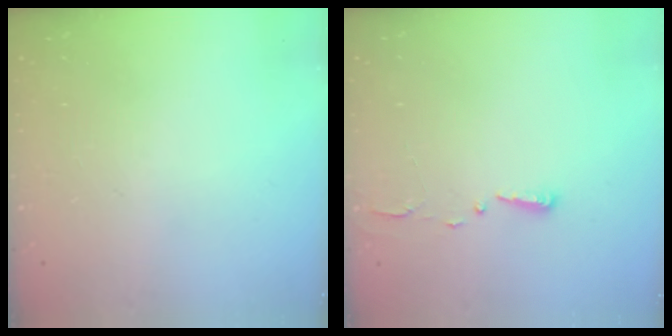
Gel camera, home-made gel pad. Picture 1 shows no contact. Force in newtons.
{"total": 2.7, "press": 2.7, "slide": 0.4}